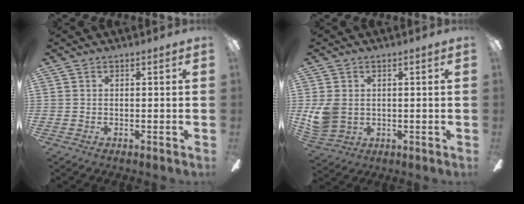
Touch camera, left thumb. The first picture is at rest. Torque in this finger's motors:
{"motor_torque": [0.52, 1.05, 0.19, -0.37, 0.08]}